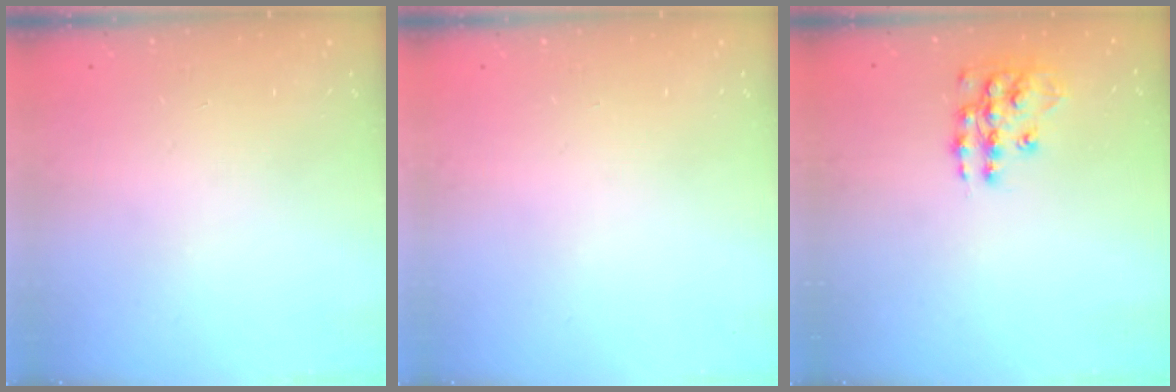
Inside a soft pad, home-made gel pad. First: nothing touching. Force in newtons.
{"total": 0.0}
{"total": 11.7, "press": 11.6, "slide": 0.8}